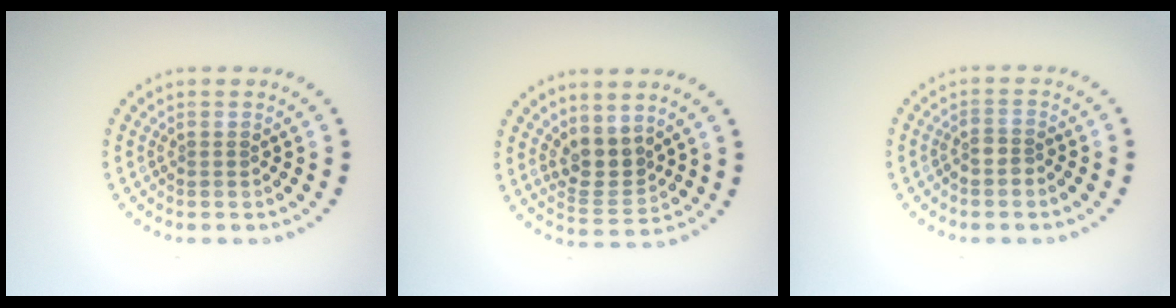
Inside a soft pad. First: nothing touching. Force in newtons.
{"total": 3.1, "press": 2.6, "slide": 1.7}
{"total": 1.5, "press": 1.4, "slide": 0.7}